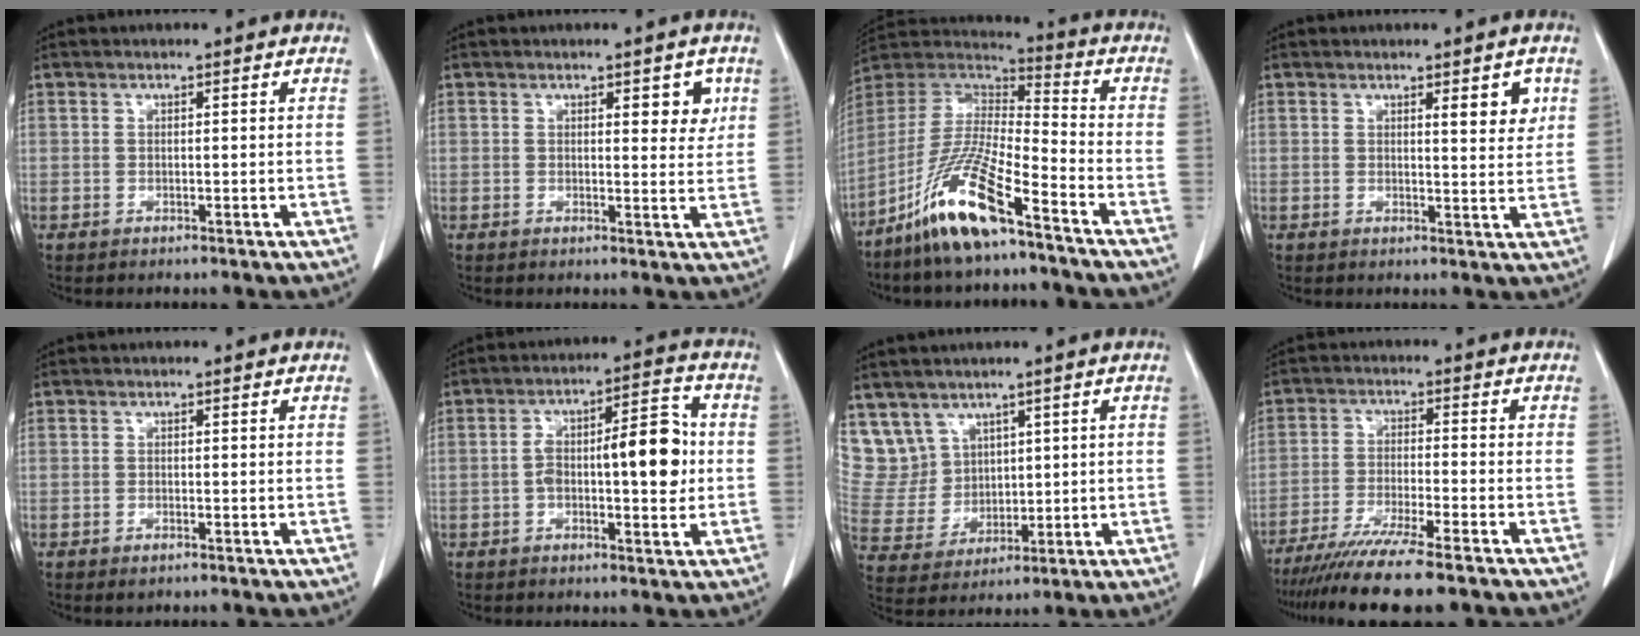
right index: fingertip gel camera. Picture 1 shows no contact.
{"total": 3.6, "force": [1.6, 1.4, 2.9], "torque": [-0.030, -0.005, 0.017]}
{"total": 14.6, "force": [-9.4, 1.6, 11.0], "torque": [-0.231, -0.016, -0.182]}
{"total": 3.8, "force": [1.8, 0.8, 3.3], "torque": [-0.042, -0.007, 0.023]}
{"total": 1.0, "force": [-0.7, 0.4, 0.7], "torque": [-0.011, -0.002, -0.006]}
{"total": 11.1, "force": [-0.3, 3.3, 10.6], "torque": [-0.172, 0.029, -0.006]}
{"total": 10.3, "force": [6.3, 8.1, 1.1], "torque": [-0.042, 0.036, 0.152]}
{"total": 12.8, "force": [-10.5, -0.2, 7.3], "torque": [-0.110, -0.034, -0.167]}